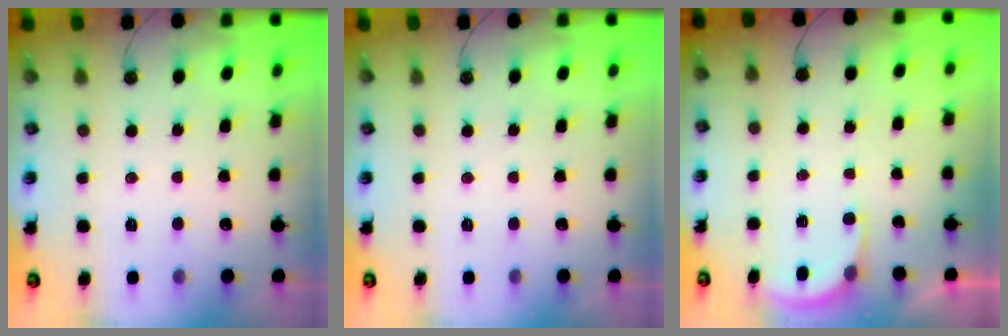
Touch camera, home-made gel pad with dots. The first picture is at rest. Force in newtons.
{"total": 0.0}
{"total": 2.7, "press": 2.7, "slide": 0.2}